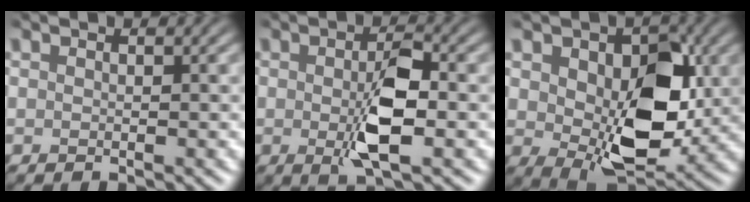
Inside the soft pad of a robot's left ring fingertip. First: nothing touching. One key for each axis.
{"total": 4.9, "fx": -0.9, "fy": 1.8, "fz": 4.4, "tx": -0.086, "ty": -0.001, "tz": -0.016}
{"total": 8.9, "fx": 0.6, "fy": 5.6, "fz": 6.9, "tx": -0.115, "ty": -0.014, "tz": 0.014}